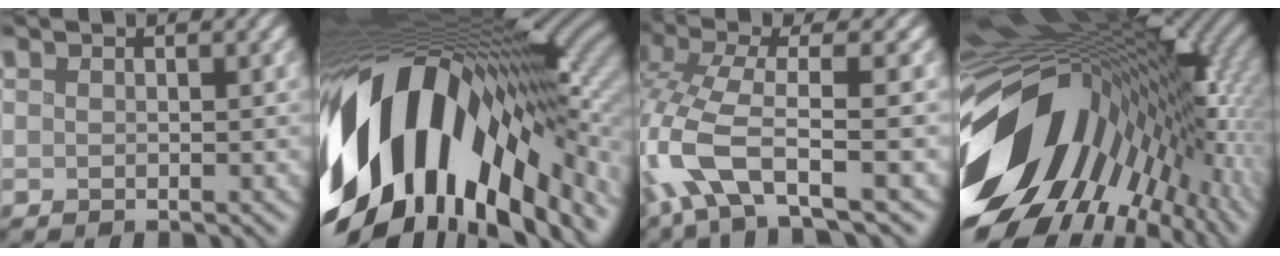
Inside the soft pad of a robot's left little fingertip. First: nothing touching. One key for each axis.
{"total": 17.8, "fx": -5.8, "fy": 9.5, "fz": 13.9, "tx": -0.259, "ty": -0.029, "tz": -0.106}
{"total": 7.3, "fx": -2.9, "fy": 1.8, "fz": 6.4, "tx": -0.152, "ty": 0.010, "tz": -0.071}
{"total": 19.5, "fx": -5.3, "fy": 10.7, "fz": 15.4, "tx": -0.273, "ty": -0.049, "tz": -0.076}